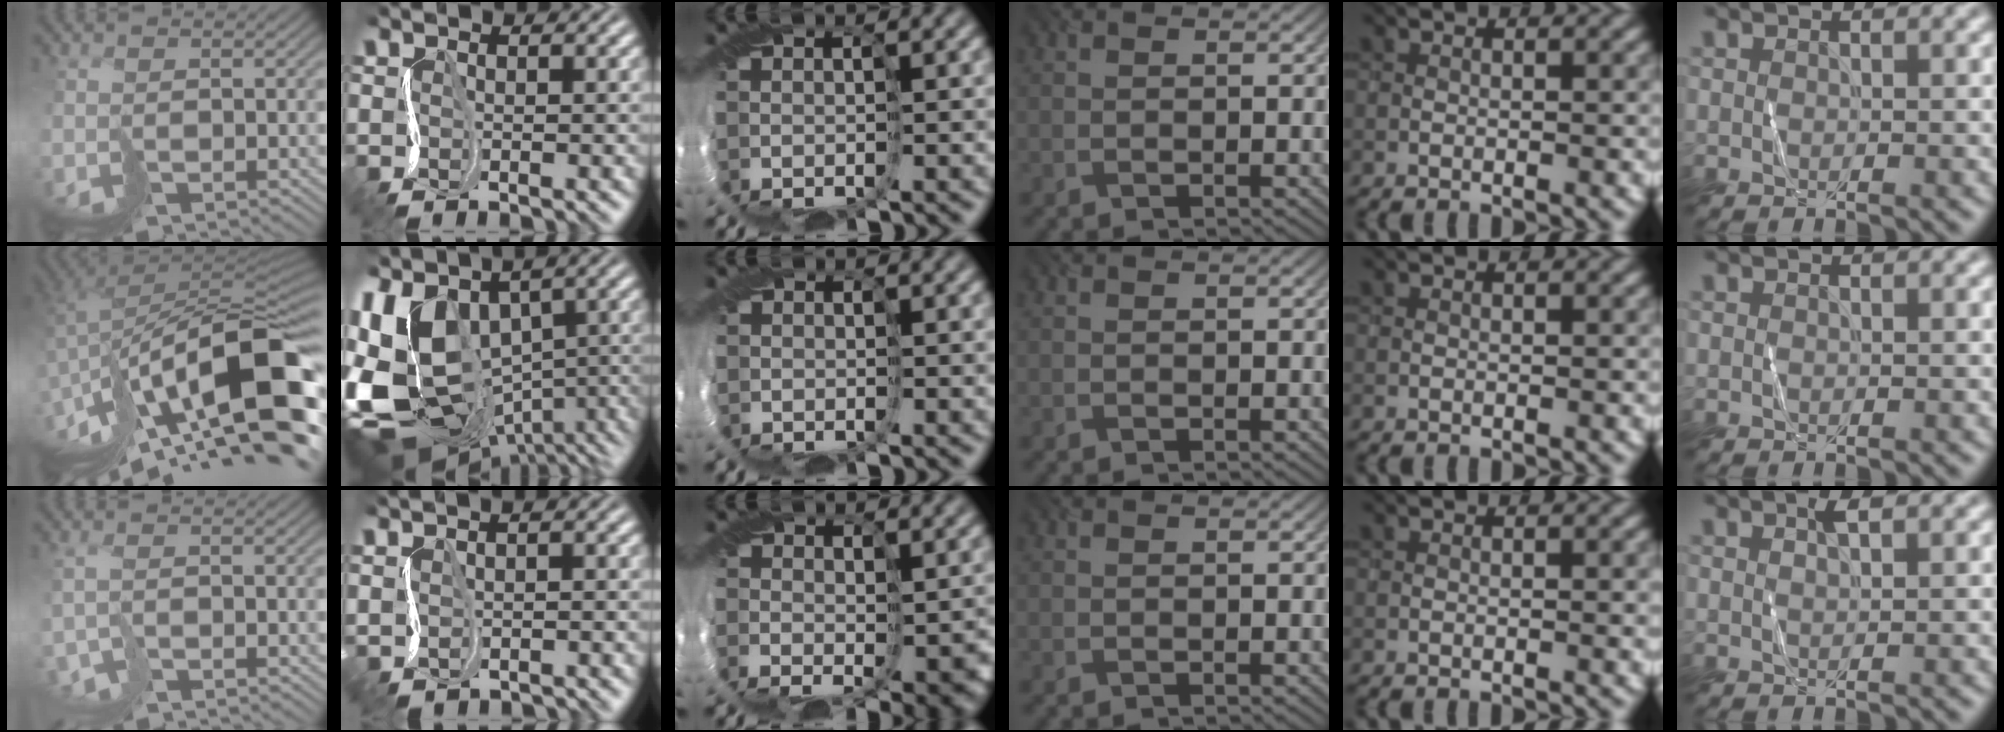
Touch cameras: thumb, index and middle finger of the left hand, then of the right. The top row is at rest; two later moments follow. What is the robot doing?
{"motion": "cut", "object": "paper"}